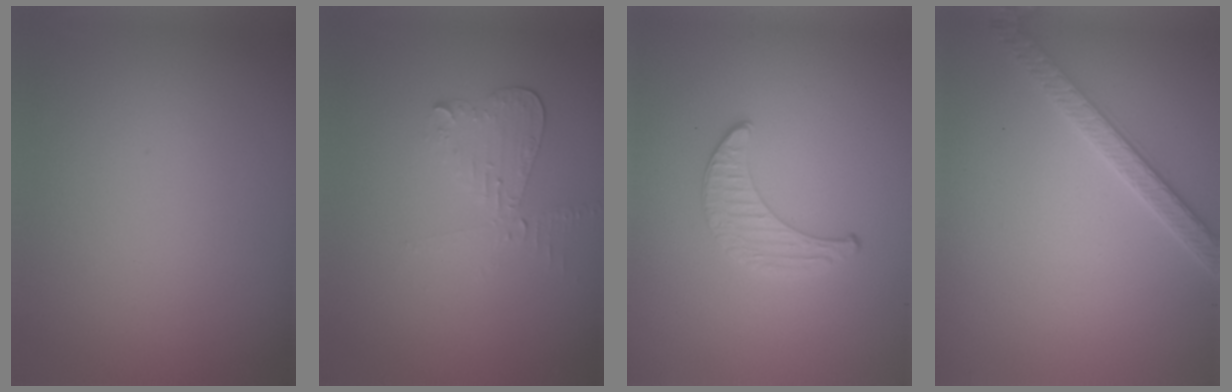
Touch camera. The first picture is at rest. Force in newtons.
{"total": 2.0, "press": 1.9, "slide": 0.7}
{"total": 1.3, "press": 1.3, "slide": 0.2}
{"total": 2.7, "press": 2.7, "slide": 0.3}